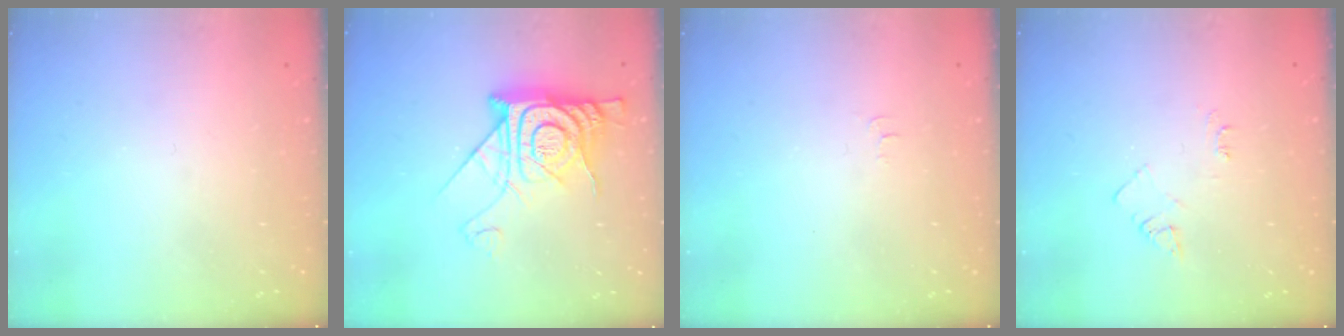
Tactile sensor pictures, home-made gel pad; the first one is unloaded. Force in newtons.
{"total": 14.9, "press": 14.9, "slide": 1.4}
{"total": 3.6, "press": 3.6, "slide": 0.5}
{"total": 4.2, "press": 4.2, "slide": 0.6}